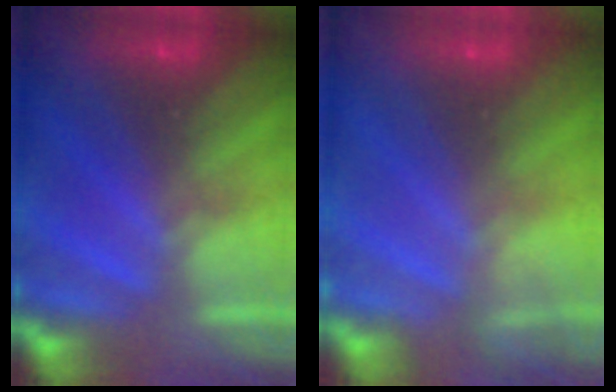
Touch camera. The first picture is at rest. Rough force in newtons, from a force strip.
{"total": 2.0}